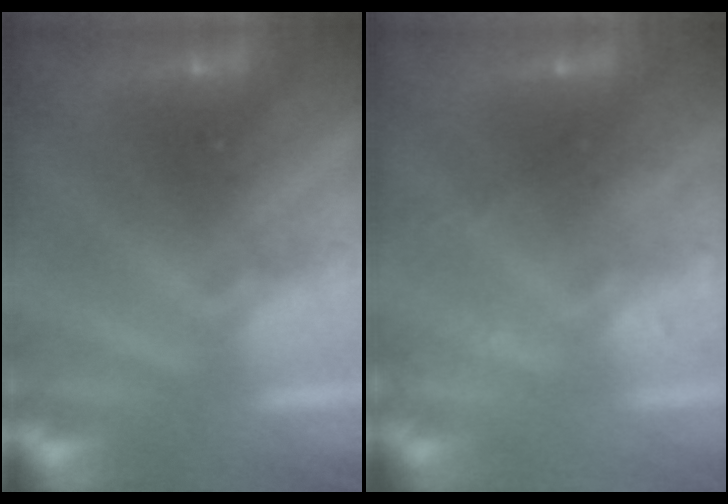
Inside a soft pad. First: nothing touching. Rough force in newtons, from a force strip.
{"total": 2.1}